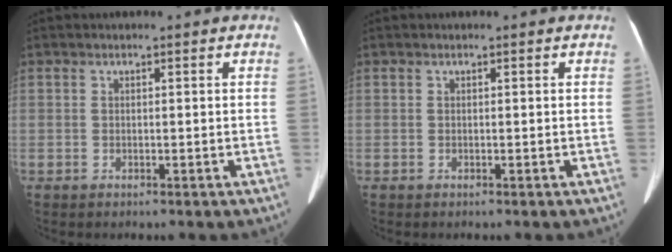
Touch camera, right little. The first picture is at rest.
{"total": 0.0}